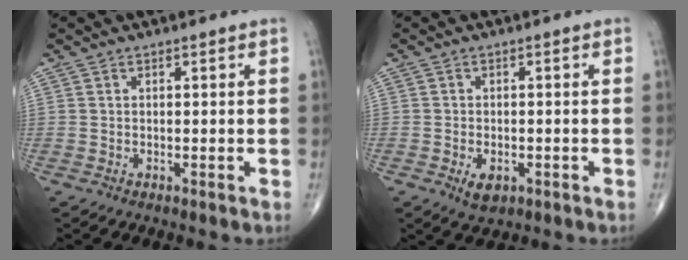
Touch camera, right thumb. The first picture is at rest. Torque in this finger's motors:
{"motor_torque": [-0.23, 0.17, -0.07, -0.08, 0.00]}